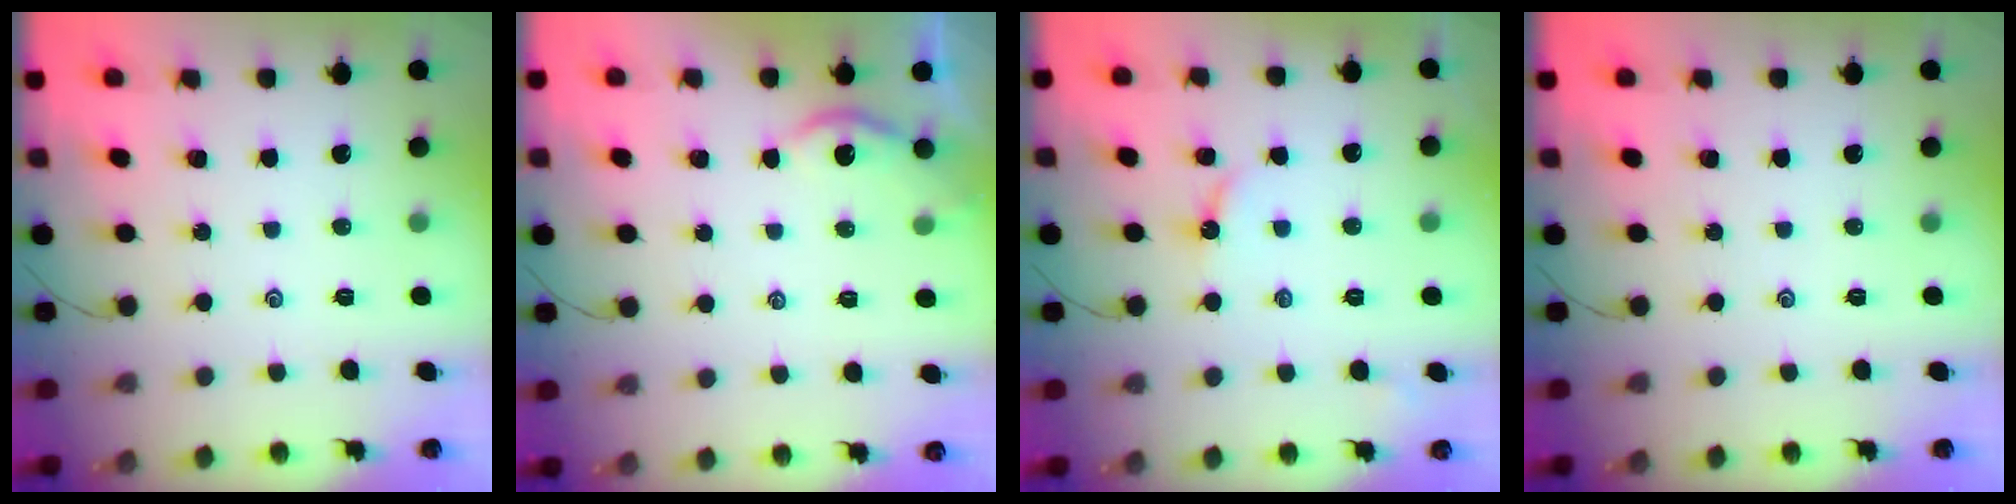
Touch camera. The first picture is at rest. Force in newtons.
{"total": 1.8, "press": 1.8, "slide": 0.3}
{"total": 2.8, "press": 2.8, "slide": 0.2}
{"total": 0.0}